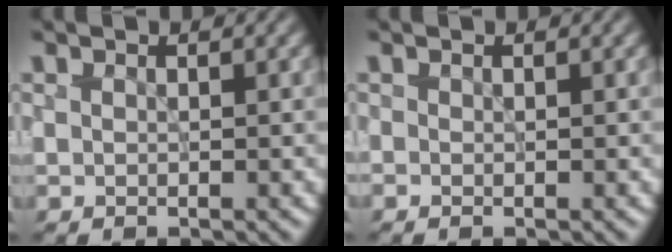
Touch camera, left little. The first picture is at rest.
{"total": 0.0}